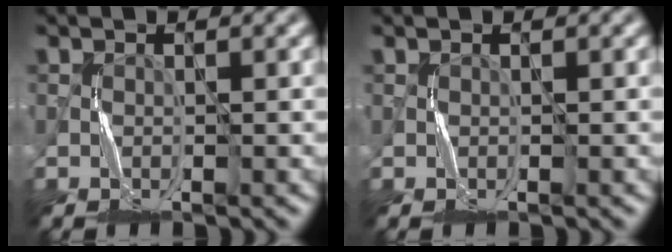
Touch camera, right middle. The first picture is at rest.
{"total": 0.0}